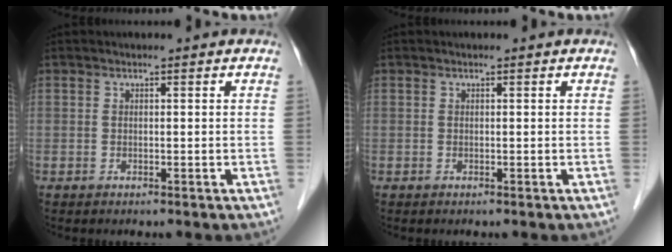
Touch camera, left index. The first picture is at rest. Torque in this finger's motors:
{"motor_torque": [-0.02, 0.02, 0.00, -0.01]}